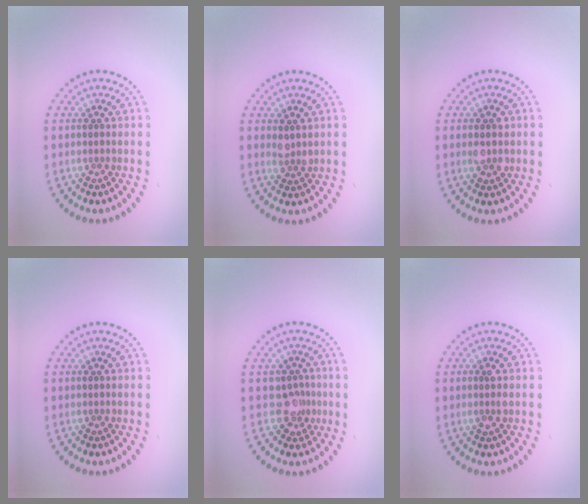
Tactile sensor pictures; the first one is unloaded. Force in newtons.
{"total": 1.5, "press": 1.4, "slide": 0.7}
{"total": 2.0, "press": 2.0, "slide": 0.2}
{"total": 0.0}
{"total": 2.0, "press": 1.6, "slide": 1.3}
{"total": 1.0, "press": 1.0, "slide": 0.4}